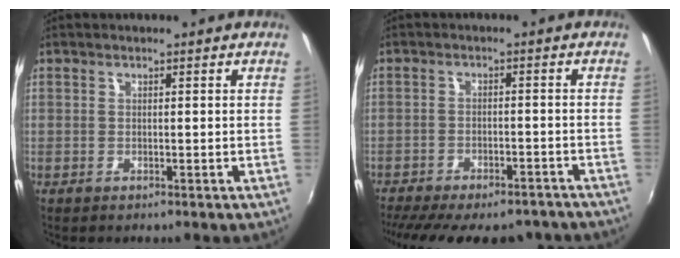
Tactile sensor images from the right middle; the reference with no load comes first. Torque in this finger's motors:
{"motor_torque": [1.07, -1.07, 0.28, 0.11]}